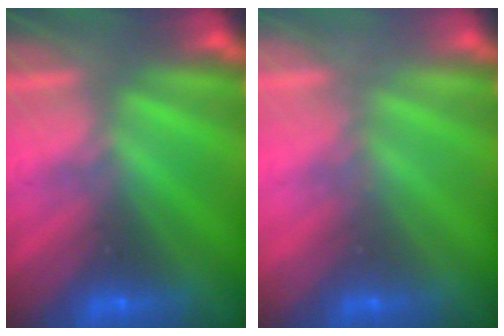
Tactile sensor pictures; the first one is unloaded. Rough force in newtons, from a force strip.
{"total": 2.0}